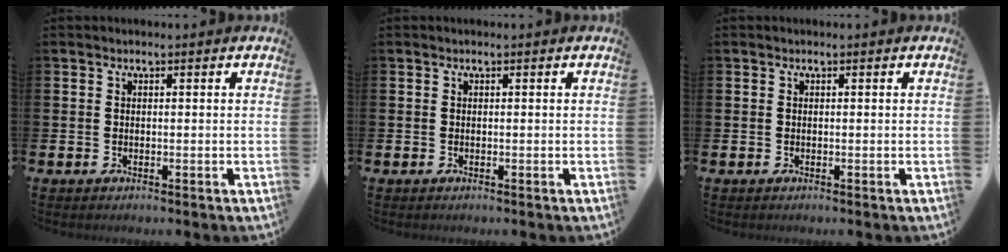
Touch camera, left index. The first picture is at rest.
{"total": 0.0}
{"total": 0.0}